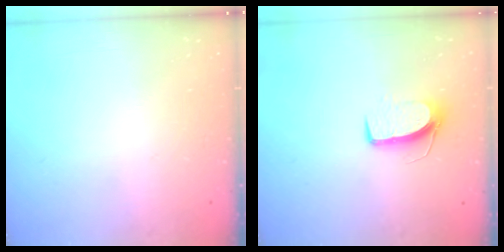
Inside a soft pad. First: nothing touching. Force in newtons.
{"total": 7.8, "press": 7.7, "slide": 0.5}